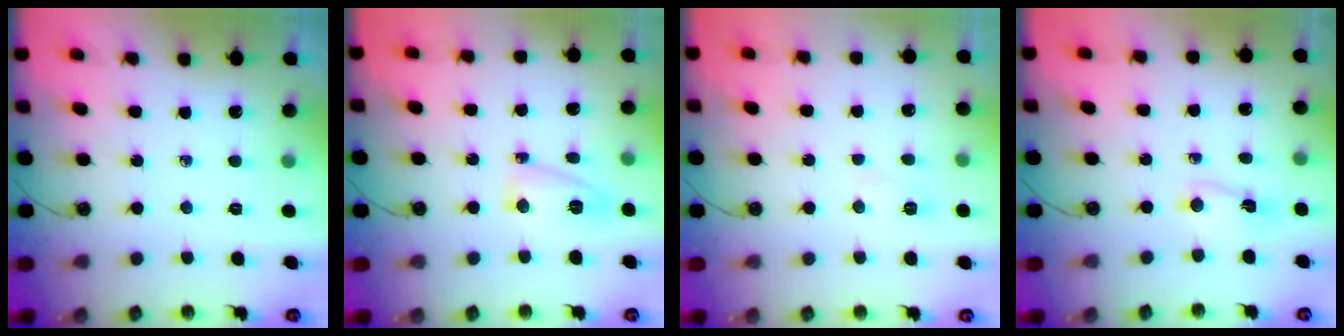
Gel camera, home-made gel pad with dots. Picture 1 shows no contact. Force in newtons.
{"total": 5.2, "press": 5.1, "slide": 1.1}
{"total": 6.6, "press": 5.7, "slide": 3.4}
{"total": 2.0, "press": 1.6, "slide": 1.2}